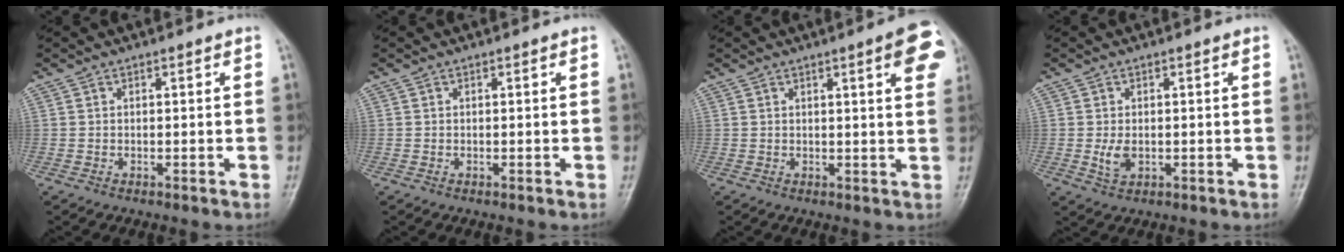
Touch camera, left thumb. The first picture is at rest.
{"total": 0.0}
{"total": 8.0, "force": [3.4, 1.3, 7.1], "torque": [-0.074, -0.005, 0.034]}
{"total": 2.8, "force": [-0.4, 1.9, 2.1], "torque": [-0.038, -0.003, -0.003]}